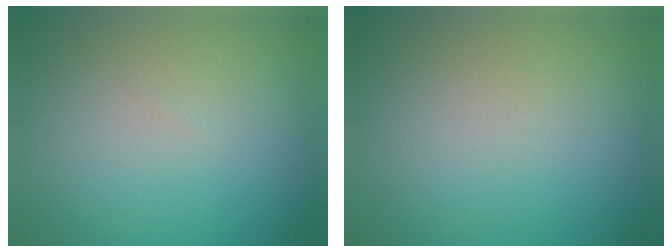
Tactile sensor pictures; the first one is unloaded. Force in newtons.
{"total": 0.0}